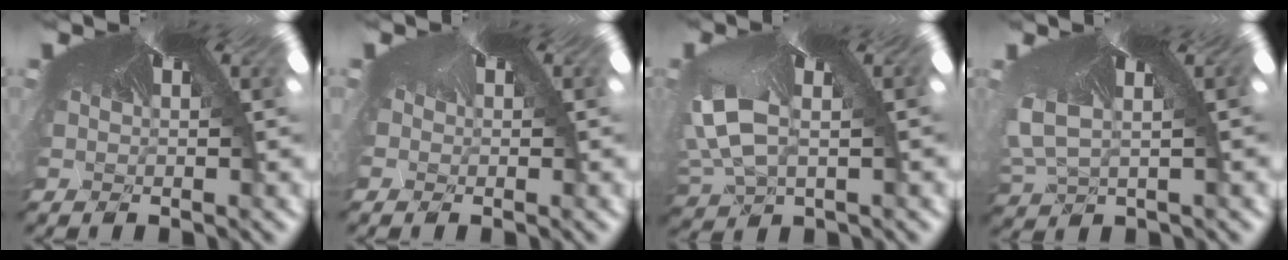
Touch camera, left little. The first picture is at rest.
{"total": 0.7, "force": [-0.1, 0.1, -0.7], "torque": [0.005, -0.011, 0.008]}
{"total": 4.9, "force": [-4.6, 1.6, -0.7], "torque": [-0.053, -0.067, -0.036]}
{"total": 2.8, "force": [-2.6, -0.1, -1.0], "torque": [-0.030, -0.048, -0.005]}